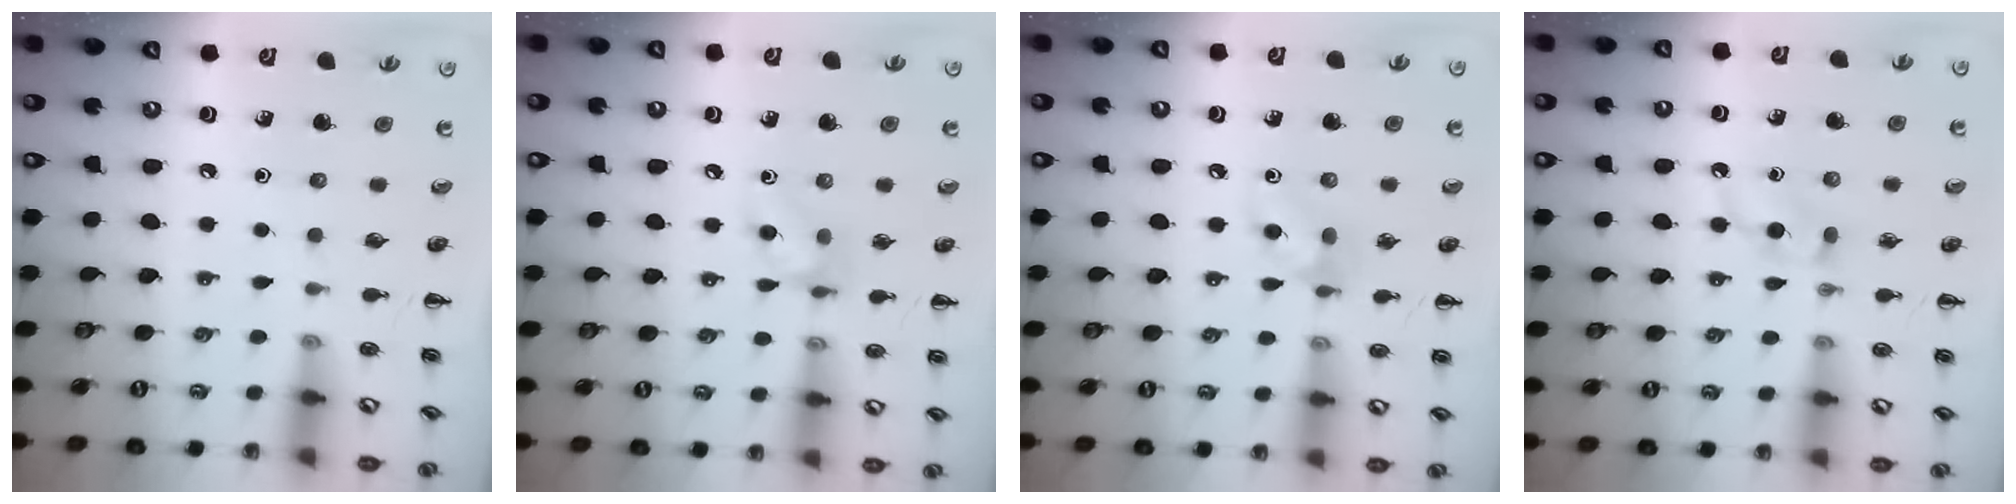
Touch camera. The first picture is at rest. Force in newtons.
{"total": 6.9, "press": 6.8, "slide": 0.8}
{"total": 7.0, "press": 6.8, "slide": 1.7}
{"total": 3.9, "press": 3.6, "slide": 1.4}